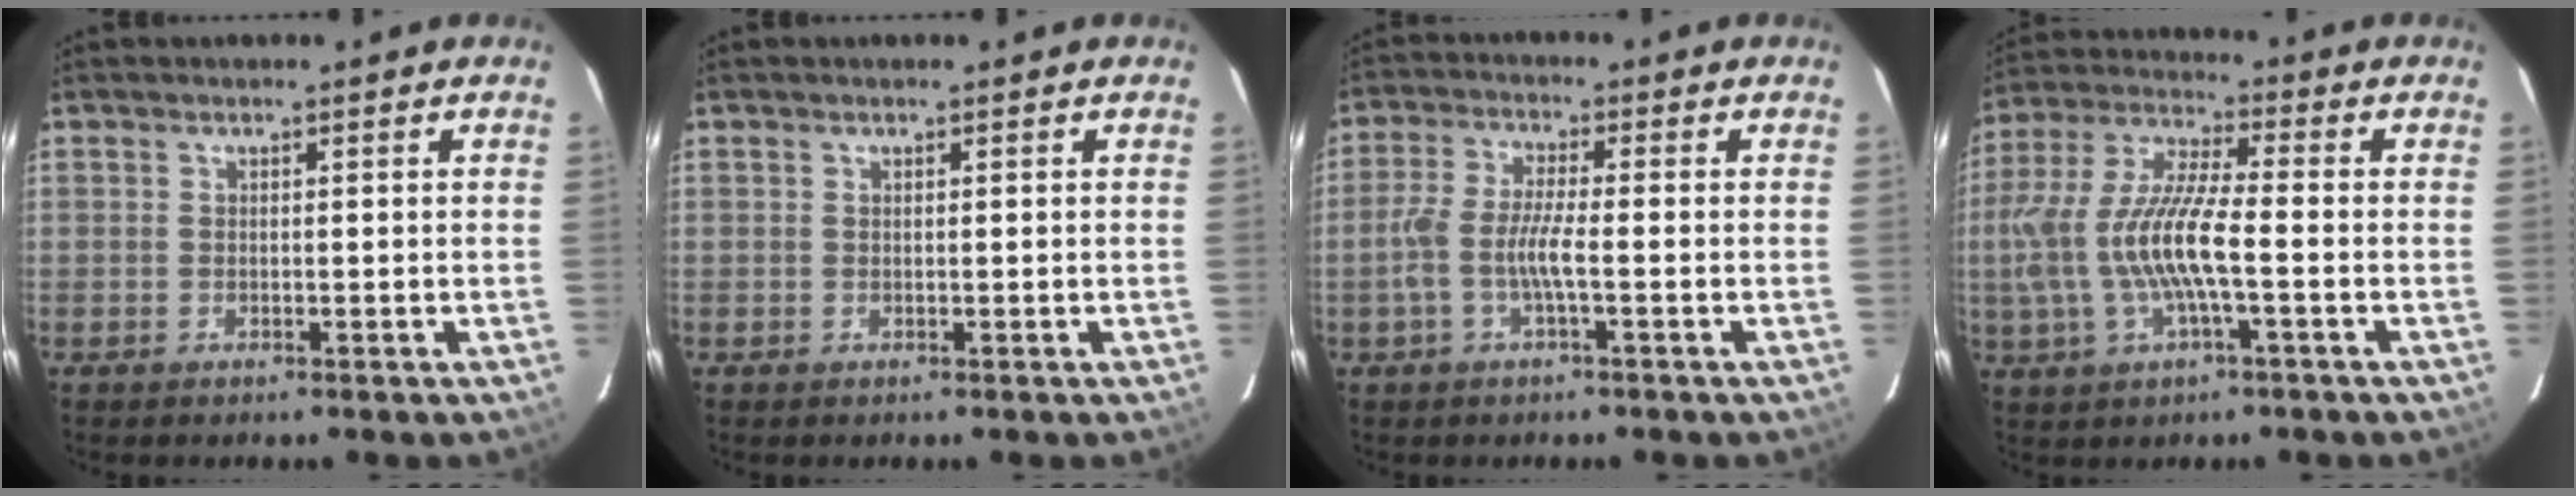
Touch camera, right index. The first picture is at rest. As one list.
[{"total": 0.0}, {"total": 6.1, "force": [-1.8, 0.7, 5.8], "torque": [-0.126, 0.003, -0.037]}, {"total": 14.4, "force": [-2.5, 3.0, 13.8], "torque": [-0.280, -0.002, -0.045]}]